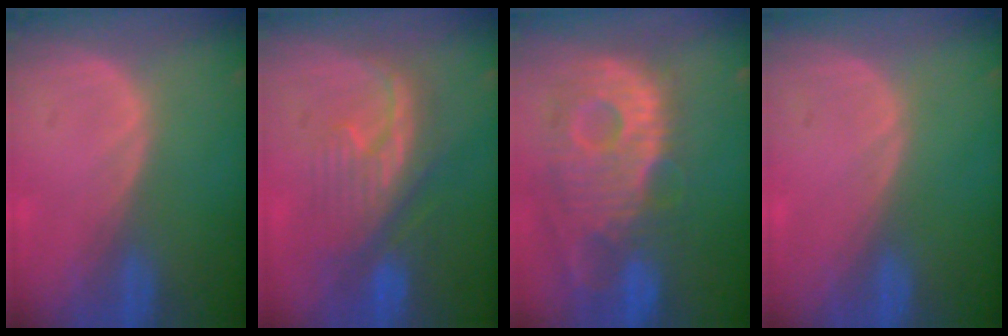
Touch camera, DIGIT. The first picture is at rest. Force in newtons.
{"total": 7.9, "press": 7.9, "slide": 1.1}
{"total": 13.0, "press": 11.3, "slide": 6.4}
{"total": 0.0}